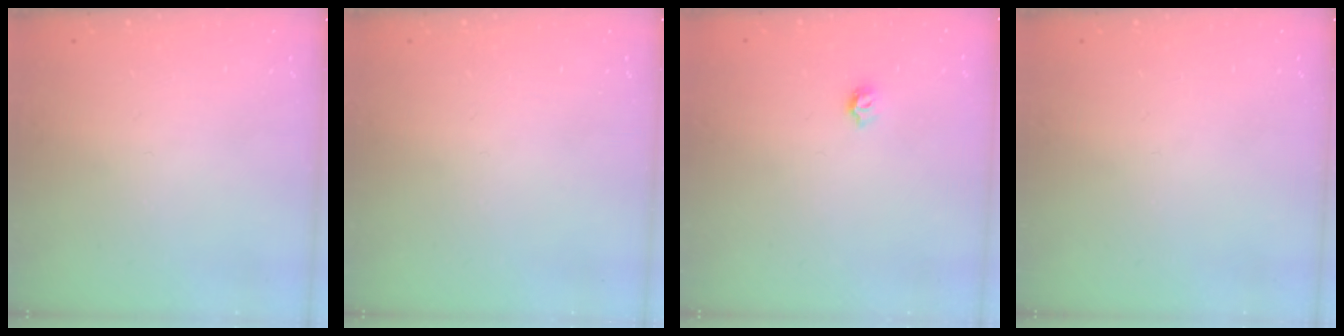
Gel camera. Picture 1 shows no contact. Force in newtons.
{"total": 0.0}
{"total": 4.7, "press": 4.6, "slide": 0.5}
{"total": 0.0}